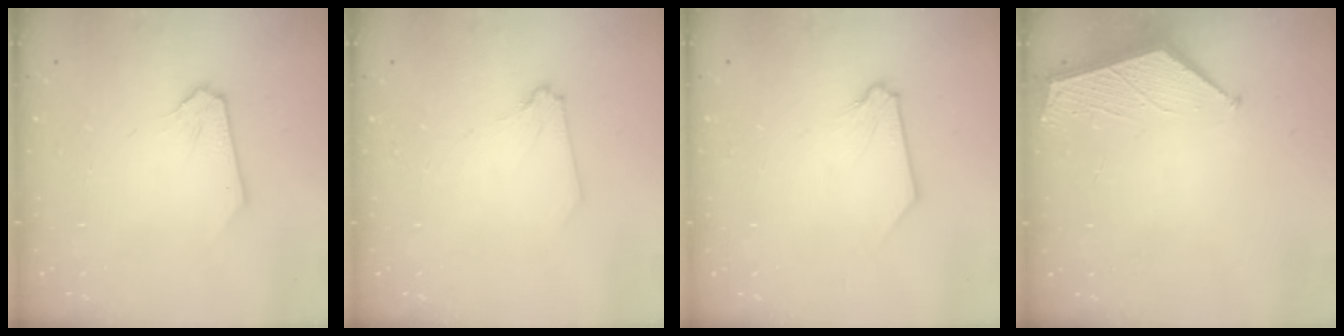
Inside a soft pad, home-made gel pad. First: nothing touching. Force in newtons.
{"total": 2.4, "press": 2.4, "slide": 0.4}
{"total": 0.0}
{"total": 3.4, "press": 3.4, "slide": 0.3}